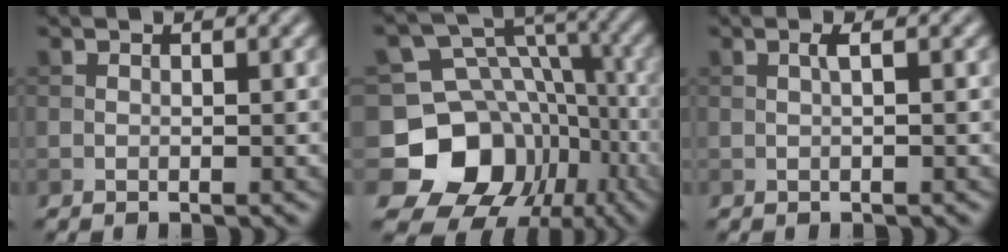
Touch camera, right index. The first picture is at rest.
{"total": 11.1, "force": [-3.8, 9.3, 4.7], "torque": [-0.092, -0.011, -0.069]}
{"total": 1.0, "force": [0.2, 0.1, 1.0], "torque": [-0.020, 0.005, 0.002]}